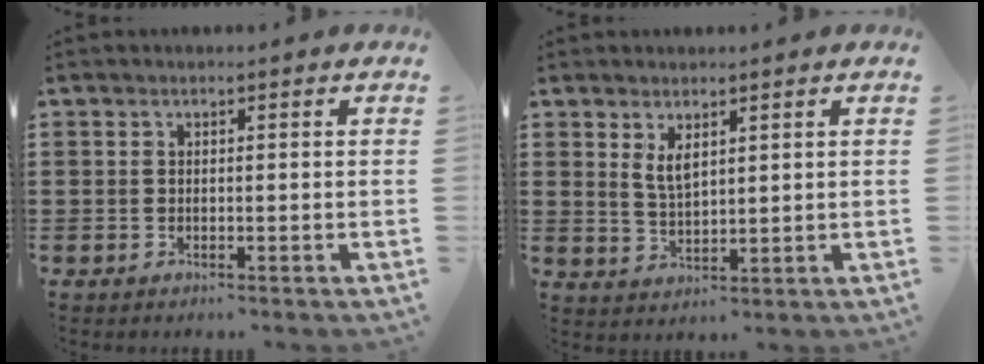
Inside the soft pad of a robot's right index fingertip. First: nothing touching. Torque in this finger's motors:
{"motor_torque": [0.21, -0.17, 0.09, 0.06]}